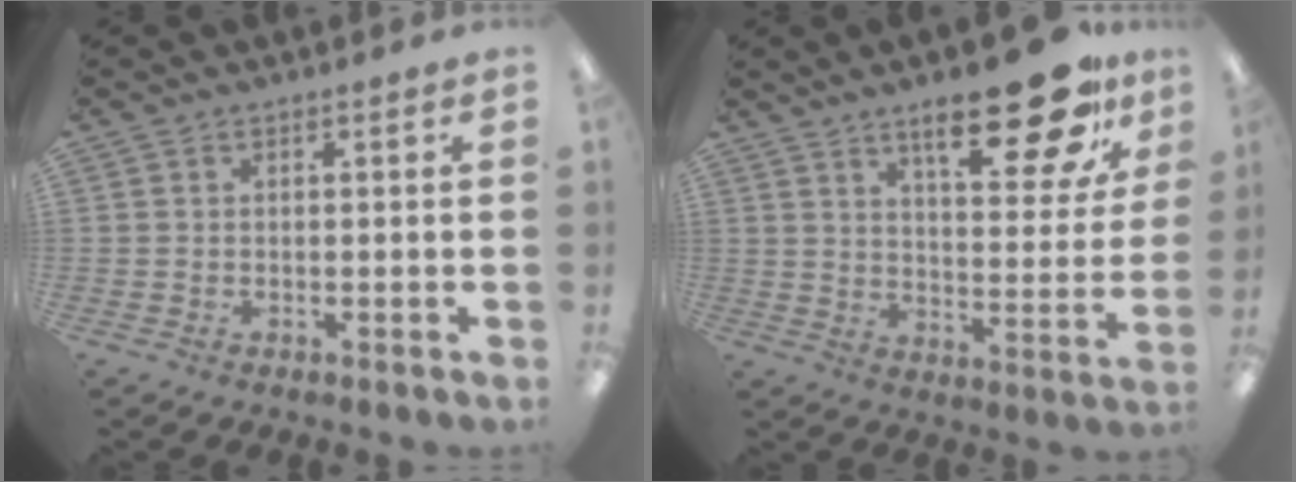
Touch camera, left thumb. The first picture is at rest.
{"total": 20.8, "force": [13.4, 6.8, 14.4], "torque": [-0.199, -0.074, 0.208]}